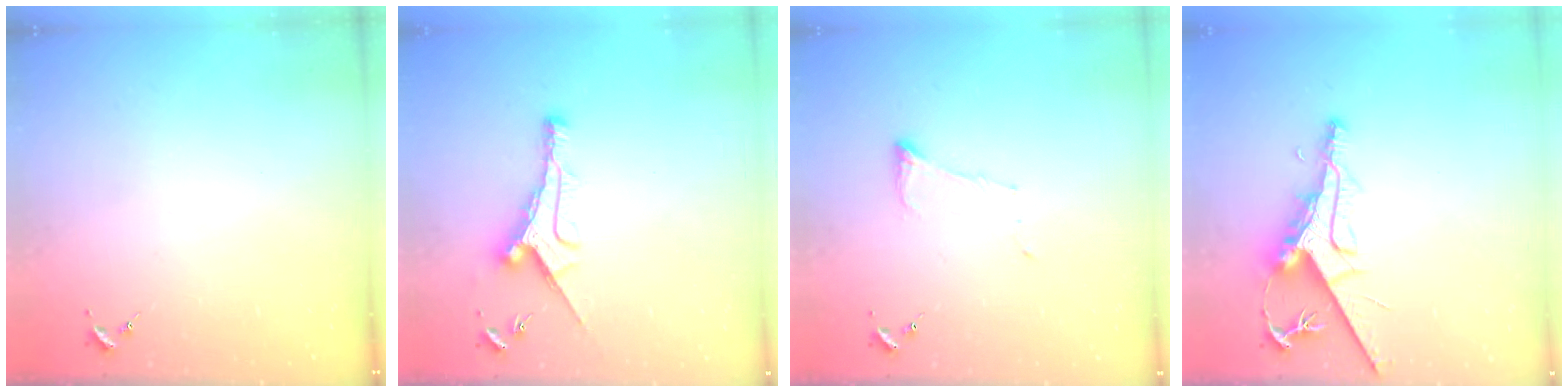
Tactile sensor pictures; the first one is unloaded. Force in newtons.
{"total": 10.4, "press": 10.3, "slide": 0.4}
{"total": 5.7, "press": 5.7, "slide": 0.2}
{"total": 10.5, "press": 10.4, "slide": 1.1}